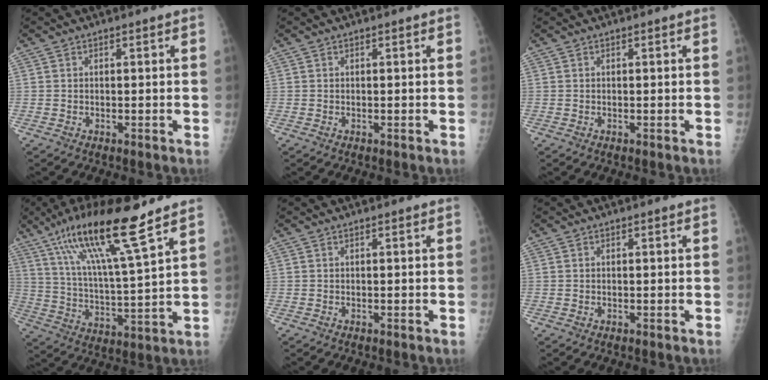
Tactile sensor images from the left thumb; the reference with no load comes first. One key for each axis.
{"total": 0.0}
{"total": 0.0}
{"total": 17.5, "fx": 11.5, "fy": 1.4, "fz": 13.2, "tx": -0.232, "ty": -0.049, "tz": 0.209}
{"total": 0.0}
{"total": 0.0}